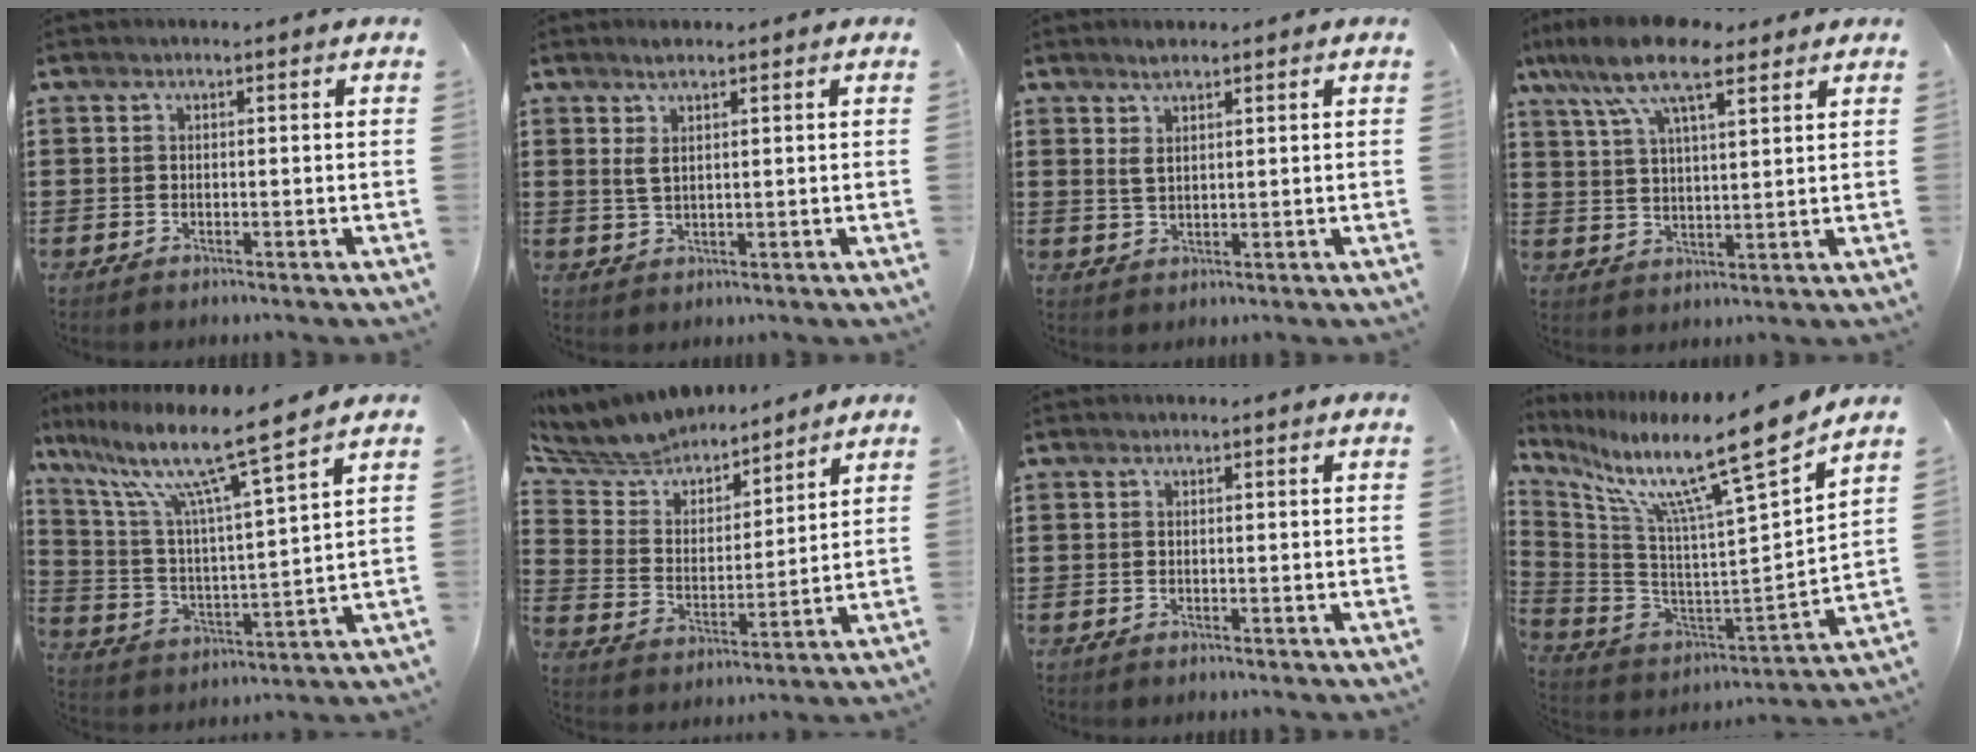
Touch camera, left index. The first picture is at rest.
{"total": 3.2, "force": [1.7, 1.0, 2.5], "torque": [-0.053, 0.005, 0.030]}
{"total": 3.0, "force": [1.9, 1.1, 2.0], "torque": [-0.043, 0.006, 0.034]}
{"total": 11.4, "force": [7.7, 3.8, 7.5], "torque": [-0.166, -0.006, 0.140]}
{"total": 11.4, "force": [8.5, 0.1, 7.6], "torque": [-0.178, -0.051, 0.135]}
{"total": 6.0, "force": [5.8, 1.4, 0.6], "torque": [-0.048, -0.039, 0.097]}
{"total": 0.0}
{"total": 14.2, "force": [10.6, 0.1, 9.4], "torque": [-0.196, -0.080, 0.163]}